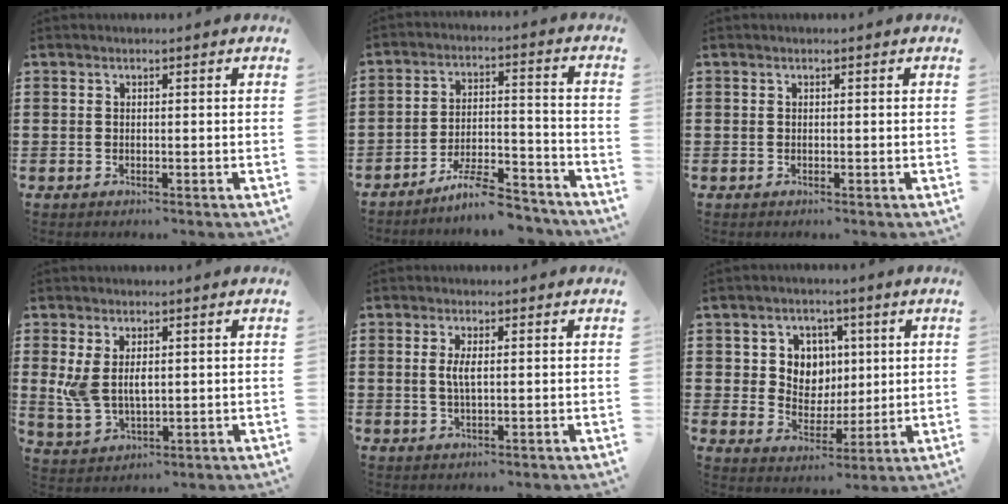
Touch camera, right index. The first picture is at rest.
{"total": 7.6, "force": [-6.9, 1.1, 3.1], "torque": [-0.048, 0.019, -0.129]}
{"total": 0.0}
{"total": 4.8, "force": [1.1, 2.9, 3.7], "torque": [-0.090, 0.002, 0.017]}
{"total": 2.4, "force": [0.3, 0.4, 2.4], "torque": [-0.047, -0.003, 0.003]}
{"total": 6.3, "force": [2.0, 5.8, 1.7], "torque": [-0.057, 0.009, 0.034]}